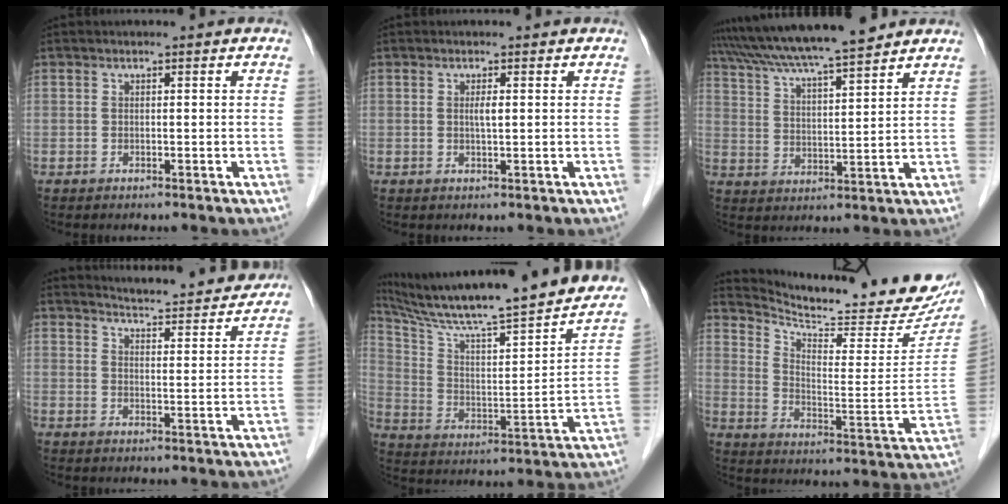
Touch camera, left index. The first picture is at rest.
{"total": 1.2, "force": [0.3, 0.1, 1.2], "torque": [-0.028, -0.001, 0.005]}
{"total": 15.6, "force": [13.7, 0.5, 7.4], "torque": [-0.135, 0.024, 0.223]}
{"total": 11.9, "force": [11.6, 0.7, 2.6], "torque": [-0.037, -0.007, 0.145]}
{"total": 29.4, "force": [24.7, 2.4, 15.8], "torque": [-0.257, -0.038, 0.350]}
{"total": 21.8, "force": [20.4, 2.2, 7.3], "torque": [-0.123, -0.088, 0.274]}